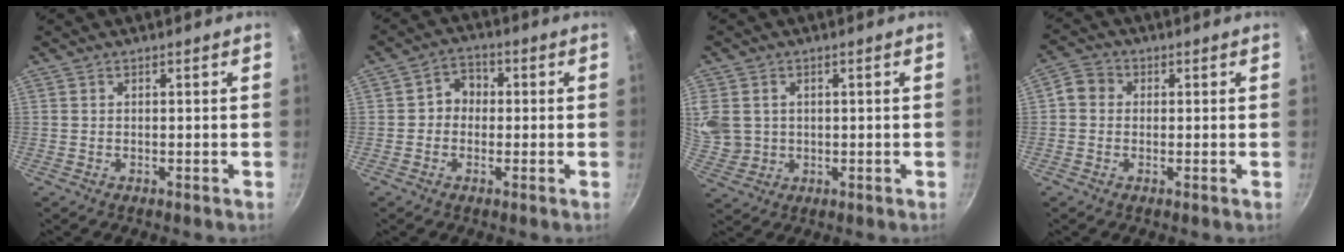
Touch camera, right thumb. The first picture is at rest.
{"total": 1.2, "force": [0.0, 1.1, 0.5], "torque": [-0.004, 0.002, -0.003]}
{"total": 9.6, "force": [1.7, 8.3, 4.6], "torque": [-0.098, -0.008, 0.042]}
{"total": 4.0, "force": [0.1, 3.5, 1.8], "torque": [-0.020, 0.008, -0.015]}